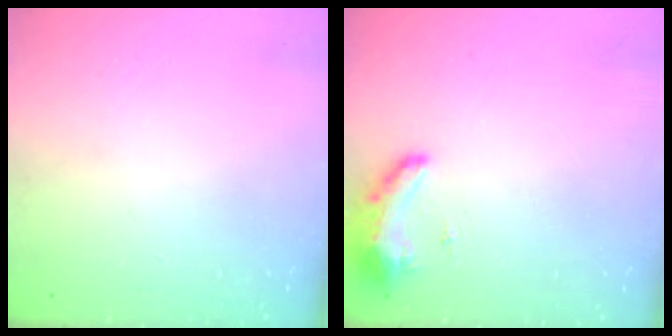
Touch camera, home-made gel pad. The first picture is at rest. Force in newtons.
{"total": 9.2, "press": 8.9, "slide": 2.4}